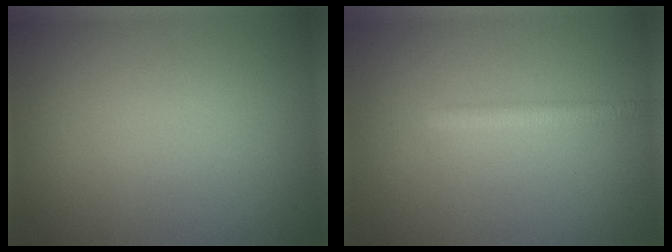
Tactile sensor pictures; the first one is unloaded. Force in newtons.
{"total": 1.6, "press": 1.6, "slide": 0.1}